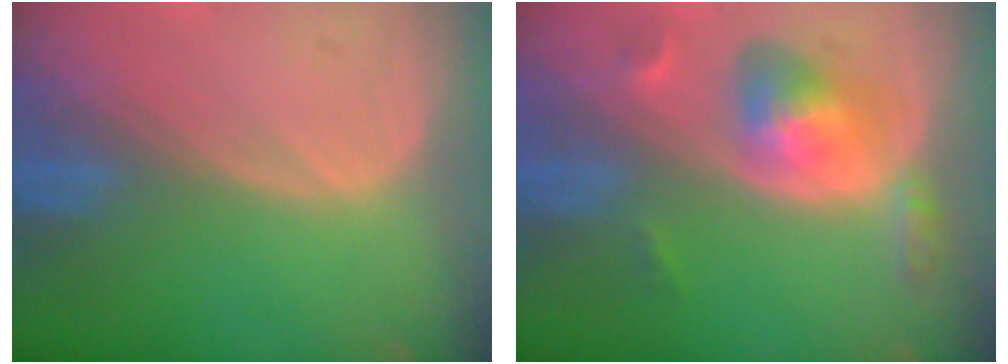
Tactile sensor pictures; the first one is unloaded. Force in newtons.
{"total": 5.9, "press": 5.6, "slide": 1.8}